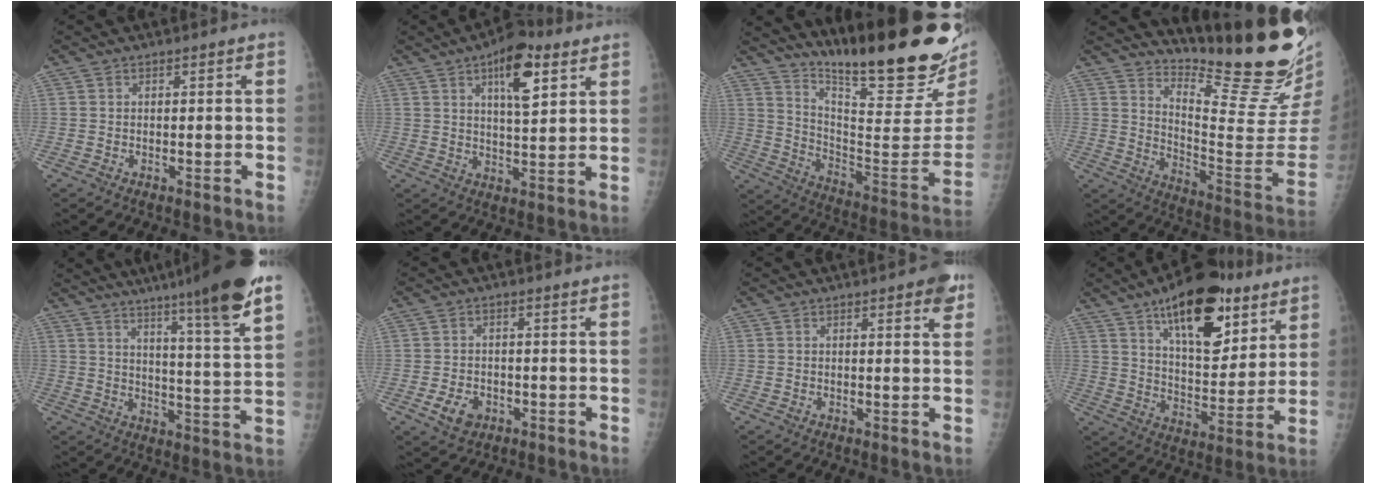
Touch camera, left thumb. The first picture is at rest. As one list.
[{"total": 10.6, "force": [5.3, 3.9, 8.3], "torque": [-0.110, -0.021, 0.081]}, {"total": 29.1, "force": [21.7, 4.9, 18.7], "torque": [-0.260, -0.145, 0.321]}, {"total": 22.4, "force": [19.7, 2.0, 10.4], "torque": [-0.126, -0.196, 0.277]}, {"total": 21.4, "force": [15.2, 0.7, 15.0], "torque": [-0.208, -0.070, 0.218]}, {"total": 4.3, "force": [-1.6, 3.2, 2.4], "torque": [-0.036, 0.002, -0.021]}, {"total": 4.1, "force": [2.3, 1.1, 3.2], "torque": [-0.031, -0.007, 0.022]}, {"total": 21.7, "force": [12.6, 9.5, 14.9], "torque": [-0.186, -0.058, 0.202]}]